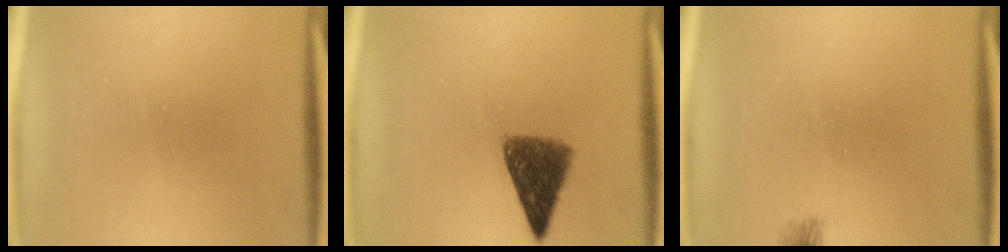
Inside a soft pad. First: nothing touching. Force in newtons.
{"total": 7.0}
{"total": 1.6}